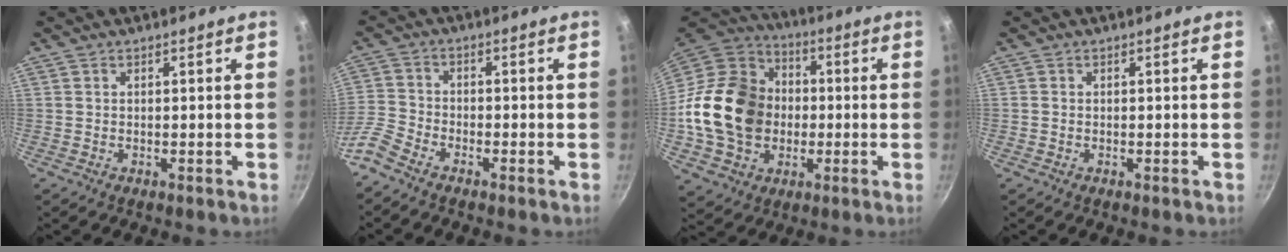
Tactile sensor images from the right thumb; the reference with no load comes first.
{"total": 6.1, "force": [-4.8, 2.7, 2.6], "torque": [-0.069, 0.032, -0.120]}
{"total": 22.4, "force": [-1.6, 18.0, 13.2], "torque": [-0.223, 0.037, -0.026]}
{"total": 0.0}